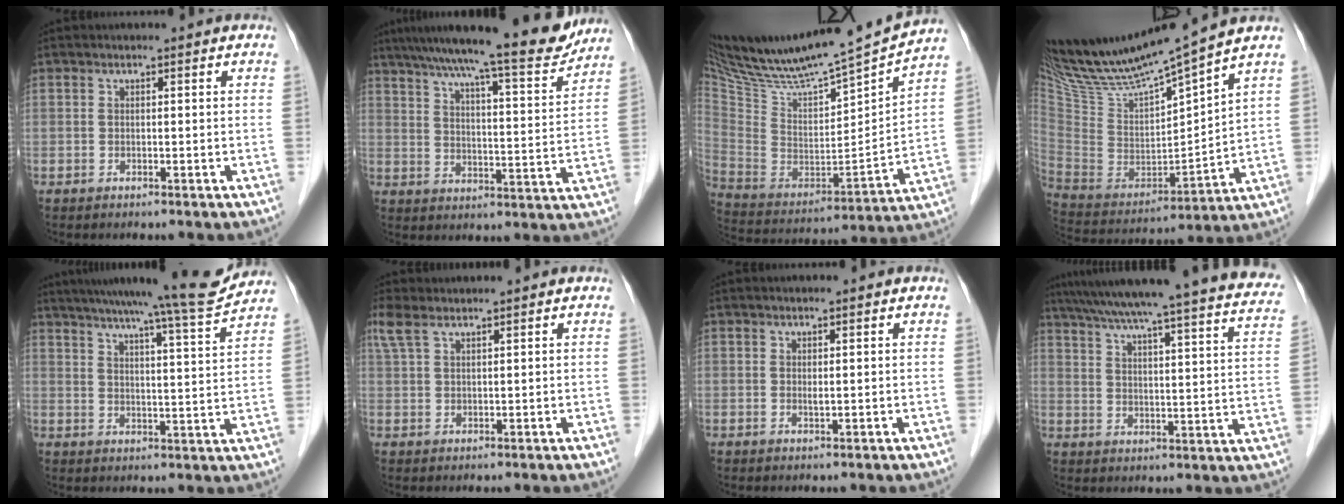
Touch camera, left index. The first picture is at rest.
{"total": 19.0, "force": [16.5, 1.0, 9.2], "torque": [-0.143, -0.009, 0.232]}
{"total": 24.9, "force": [22.5, 0.7, 10.7], "torque": [-0.198, -0.042, 0.370]}
{"total": 17.1, "force": [15.3, -0.4, 7.6], "torque": [-0.149, -0.016, 0.294]}
{"total": 15.5, "force": [14.0, -1.6, 6.5], "torque": [-0.104, -0.030, 0.189]}
{"total": 3.7, "force": [3.0, 0.9, 1.9], "torque": [-0.051, 0.024, 0.066]}
{"total": 0.7, "force": [0.3, 0.0, 0.6], "torque": [-0.014, -0.001, 0.004]}
{"total": 31.9, "force": [28.3, 1.2, 14.7], "torque": [-0.225, -0.051, 0.348]}